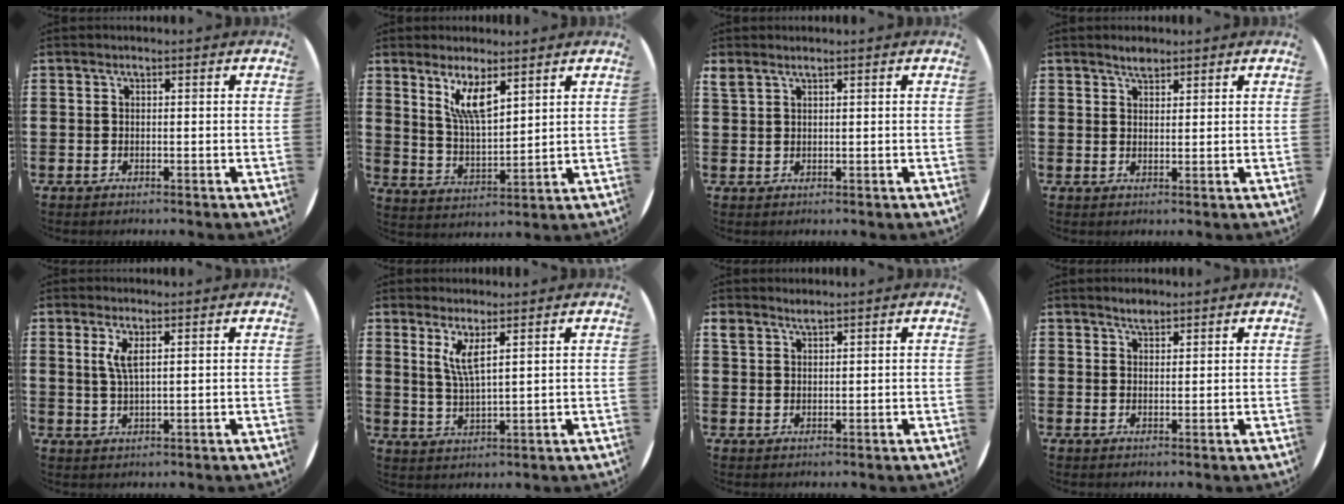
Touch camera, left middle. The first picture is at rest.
{"total": 6.8, "force": [4.6, 1.9, 4.5], "torque": [-0.093, -0.016, 0.079]}
{"total": 1.1, "force": [1.1, 0.1, 0.2], "torque": [-0.005, 0.002, 0.020]}
{"total": 1.8, "force": [1.7, 0.5, 0.2], "torque": [0.002, 0.000, 0.031]}
{"total": 2.9, "force": [1.4, 0.6, 2.5], "torque": [-0.052, 0.005, 0.023]}
{"total": 4.2, "force": [2.8, 0.5, 3.1], "torque": [-0.068, -0.003, 0.048]}
{"total": 1.5, "force": [1.5, 0.3, 0.1], "torque": [-0.003, 0.001, 0.028]}
{"total": 1.7, "force": [1.6, 0.5, 0.3], "torque": [0.002, 0.001, 0.029]}